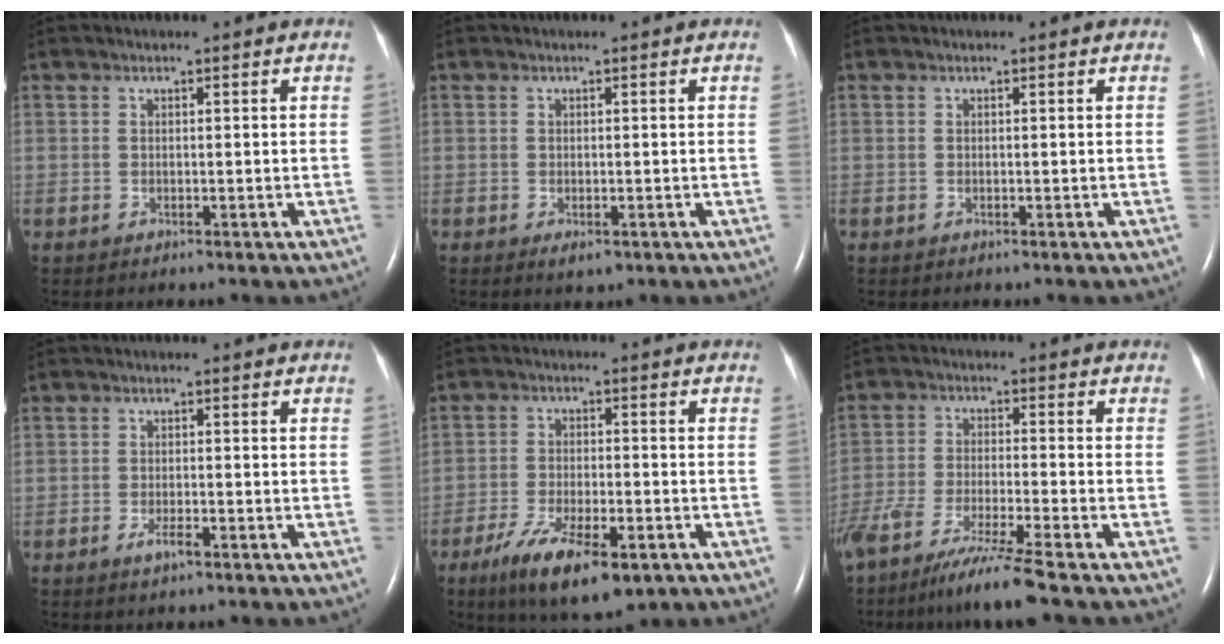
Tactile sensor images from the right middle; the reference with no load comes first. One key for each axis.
{"total": 1.4, "fx": -0.7, "fy": 0.7, "fz": 1.0, "tx": -0.015, "ty": -0.002, "tz": -0.004}
{"total": 0.0}
{"total": 1.9, "fx": -1.2, "fy": 0.4, "fz": 1.5, "tx": -0.033, "ty": -0.003, "tz": -0.022}
{"total": 11.4, "fx": -6.6, "fy": 3.5, "fz": 8.6, "tx": -0.154, "ty": -0.019, "tz": -0.103}
{"total": 11.0, "fx": -8.7, "fy": -1.1, "fz": 6.8, "tx": -0.120, "ty": -0.042, "tz": -0.151}